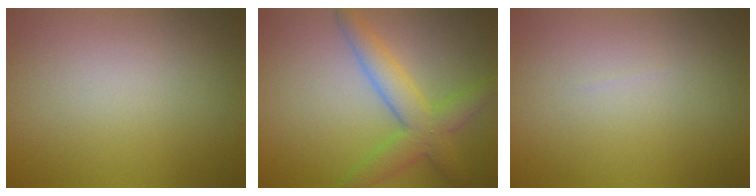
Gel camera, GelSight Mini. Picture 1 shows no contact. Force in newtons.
{"total": 4.6, "press": 4.6, "slide": 0.2}
{"total": 0.0}